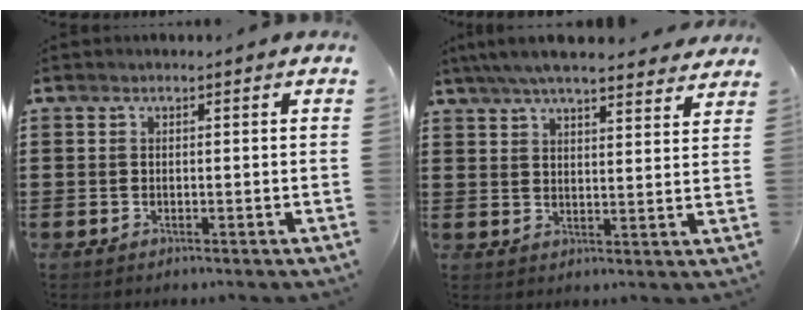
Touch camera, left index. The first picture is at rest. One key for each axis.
{"total": 6.1, "fx": 5.5, "fy": 0.5, "fz": 2.4, "tx": -0.064, "ty": -0.016, "tz": 0.101}